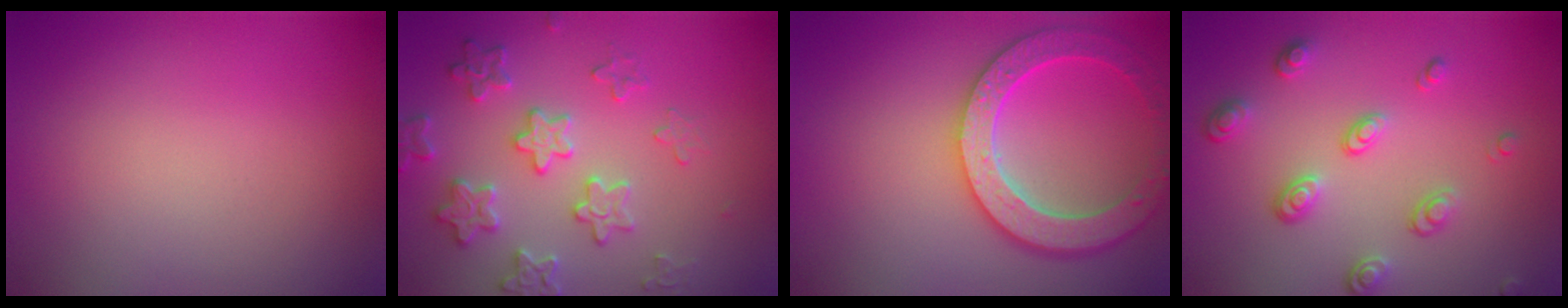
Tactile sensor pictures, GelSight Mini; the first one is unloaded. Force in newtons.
{"total": 3.8, "press": 3.7, "slide": 0.8}
{"total": 5.8, "press": 5.2, "slide": 2.4}
{"total": 3.4, "press": 2.6, "slide": 2.3}